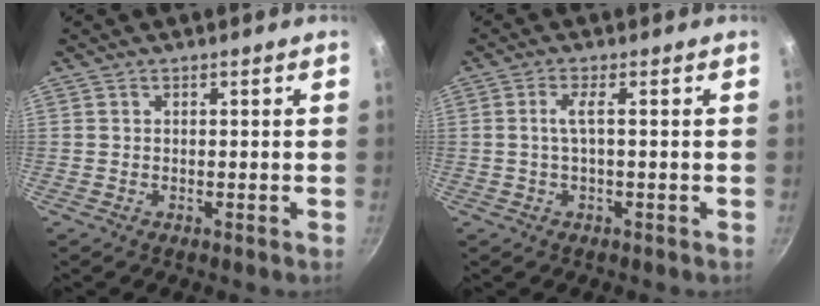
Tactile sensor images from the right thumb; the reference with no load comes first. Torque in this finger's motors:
{"motor_torque": [-0.51, 0.29, -0.21, 0.21, -0.04]}